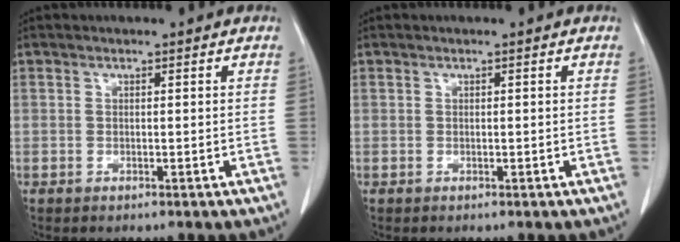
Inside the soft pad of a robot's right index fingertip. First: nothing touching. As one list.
[{"total": 0.0}]